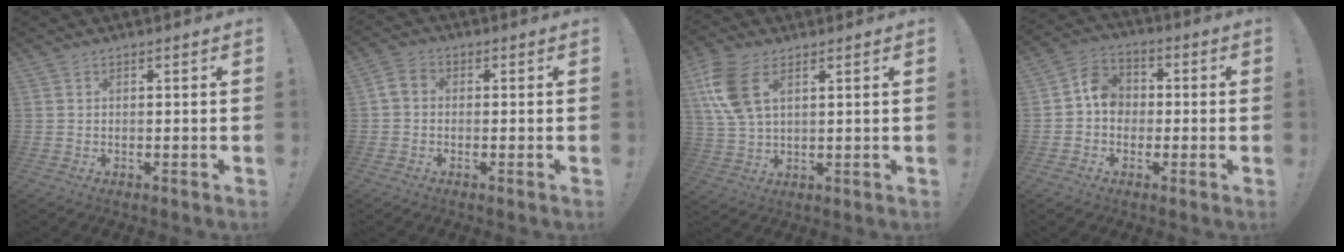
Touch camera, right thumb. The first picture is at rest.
{"total": 3.5, "force": [-0.4, 2.7, 2.2], "torque": [-0.042, 0.009, -0.005]}
{"total": 12.2, "force": [4.9, 6.6, 9.0], "torque": [-0.184, -0.012, 0.094]}
{"total": 8.6, "force": [-0.5, 7.5, 4.1], "torque": [-0.057, 0.021, -0.002]}